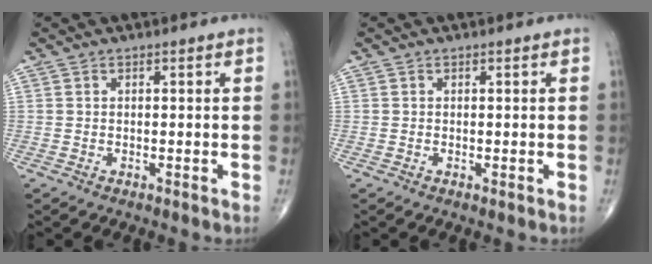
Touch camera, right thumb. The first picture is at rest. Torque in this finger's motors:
{"motor_torque": [-0.28, 0.76, -0.35, -0.22, -0.01]}